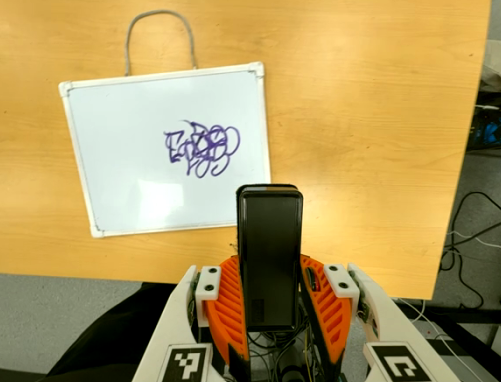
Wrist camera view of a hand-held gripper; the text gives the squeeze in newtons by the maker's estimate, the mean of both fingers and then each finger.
{"total": 4.0, "left": 2.6, "right": 5.5}